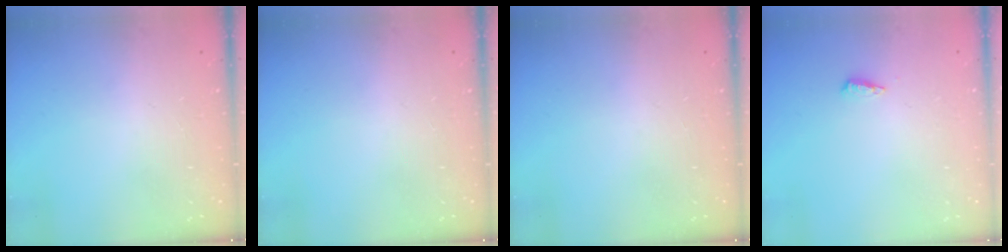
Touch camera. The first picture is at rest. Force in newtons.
{"total": 0.0}
{"total": 0.0}
{"total": 4.9, "press": 4.8, "slide": 1.2}